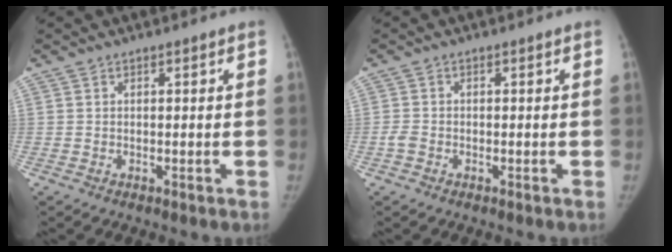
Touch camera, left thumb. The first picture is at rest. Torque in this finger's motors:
{"motor_torque": [-0.32, 0.00, 0.11, 0.21, 0.00]}